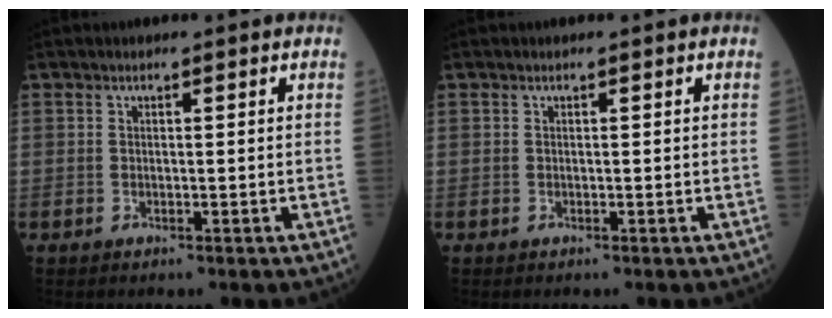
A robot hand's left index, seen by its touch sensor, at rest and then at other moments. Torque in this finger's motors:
{"motor_torque": [0.00, 0.00, 0.00, 0.00]}